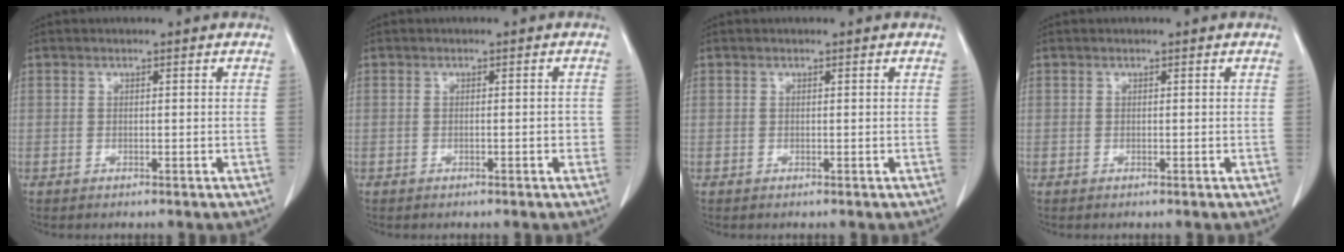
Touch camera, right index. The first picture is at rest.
{"total": 1.5, "force": [-0.3, 0.5, 1.4], "torque": [-0.016, 0.004, -0.003]}
{"total": 0.0}
{"total": 0.0}